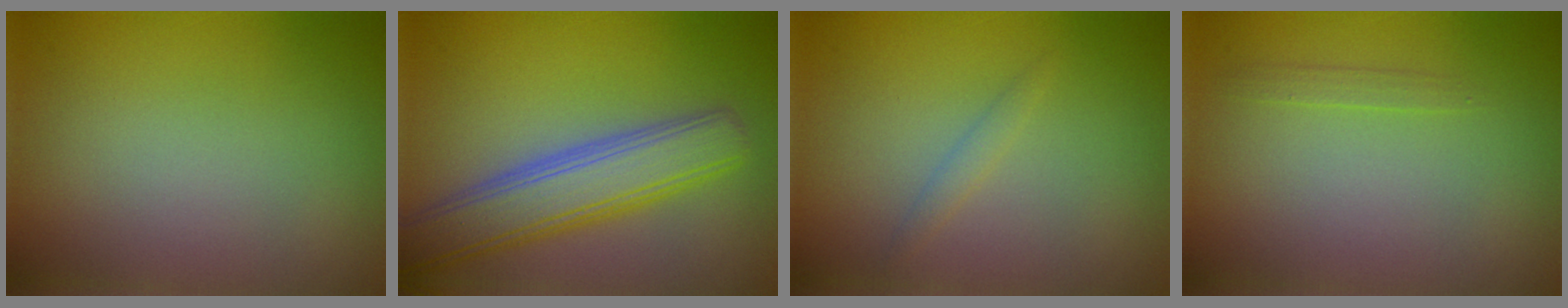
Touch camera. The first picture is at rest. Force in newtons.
{"total": 6.4, "press": 6.4, "slide": 0.3}
{"total": 0.9, "press": 0.8, "slide": 0.0}
{"total": 0.7, "press": 0.7, "slide": 0.1}